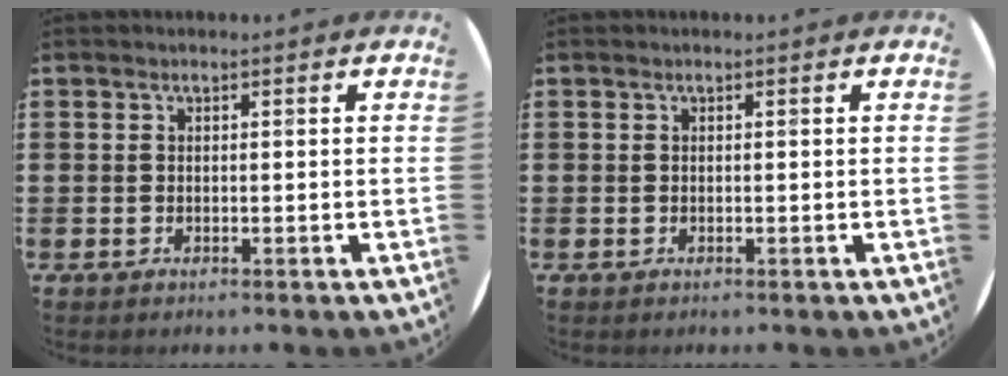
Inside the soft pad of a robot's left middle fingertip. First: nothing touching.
{"total": 0.0}